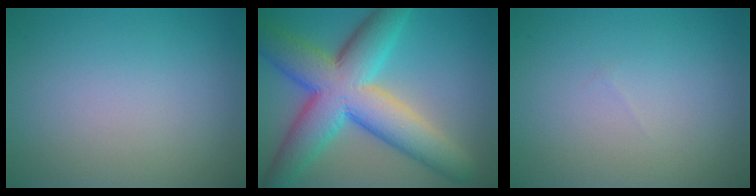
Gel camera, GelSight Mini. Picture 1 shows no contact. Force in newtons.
{"total": 11.6, "press": 11.6, "slide": 0.2}
{"total": 0.0}